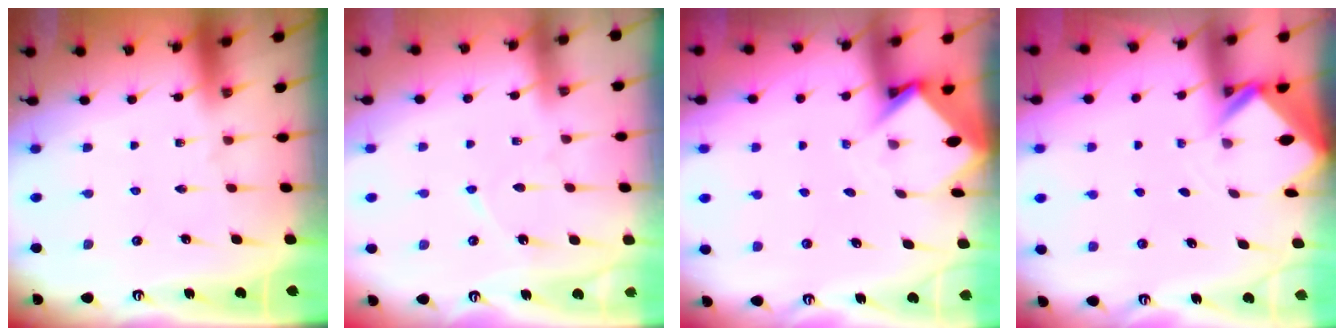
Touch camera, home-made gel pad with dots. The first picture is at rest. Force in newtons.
{"total": 4.7, "press": 4.7, "slide": 0.4}
{"total": 3.4, "press": 3.4, "slide": 0.3}
{"total": 2.7, "press": 2.7, "slide": 0.2}